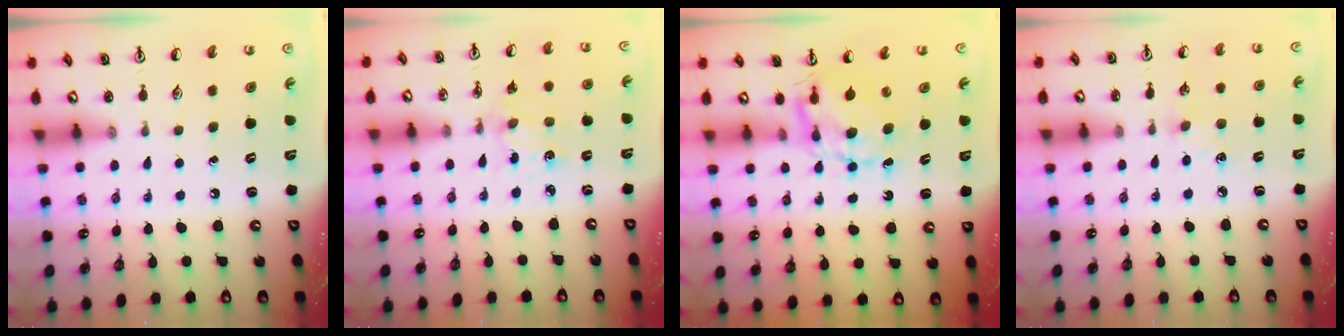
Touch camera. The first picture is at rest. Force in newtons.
{"total": 3.5, "press": 3.5, "slide": 0.3}
{"total": 6.6, "press": 6.6, "slide": 0.6}
{"total": 3.9, "press": 3.9, "slide": 0.5}